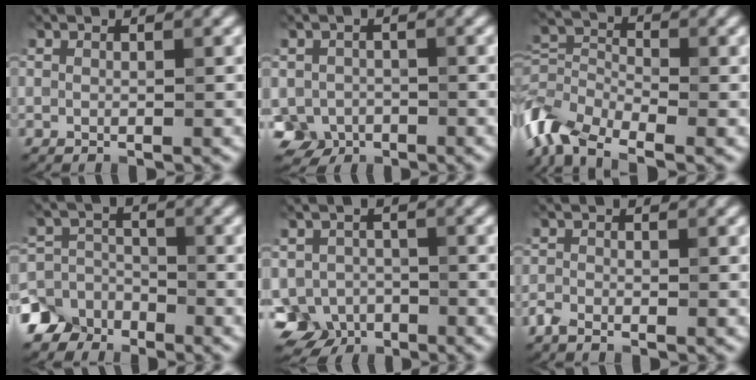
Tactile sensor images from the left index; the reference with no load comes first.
{"total": 3.9, "force": [-1.8, 3.1, 1.5], "torque": [-0.030, -0.007, -0.036]}
{"total": 7.2, "force": [-4.6, 3.5, 4.2], "torque": [-0.090, 0.005, -0.110]}
{"total": 6.7, "force": [-4.8, 4.5, 0.8], "torque": [0.014, -0.009, -0.101]}
{"total": 5.0, "force": [-2.7, 3.9, 1.7], "torque": [-0.024, -0.005, -0.051]}
{"total": 1.4, "force": [-1.2, 0.6, 0.6], "torque": [-0.012, 0.003, -0.027]}